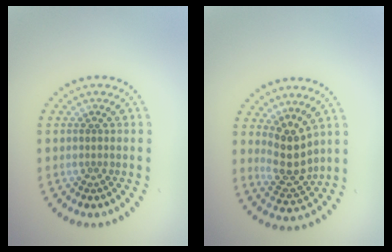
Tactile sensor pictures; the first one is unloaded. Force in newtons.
{"total": 3.5, "press": 3.1, "slide": 1.6}